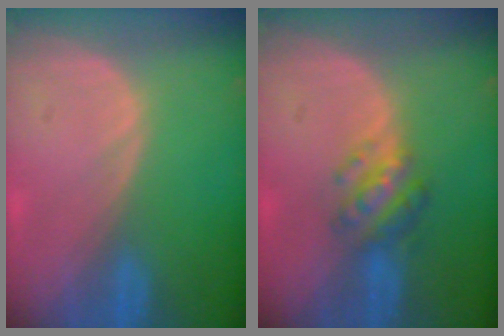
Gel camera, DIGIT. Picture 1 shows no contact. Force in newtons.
{"total": 5.1, "press": 5.0, "slide": 1.2}